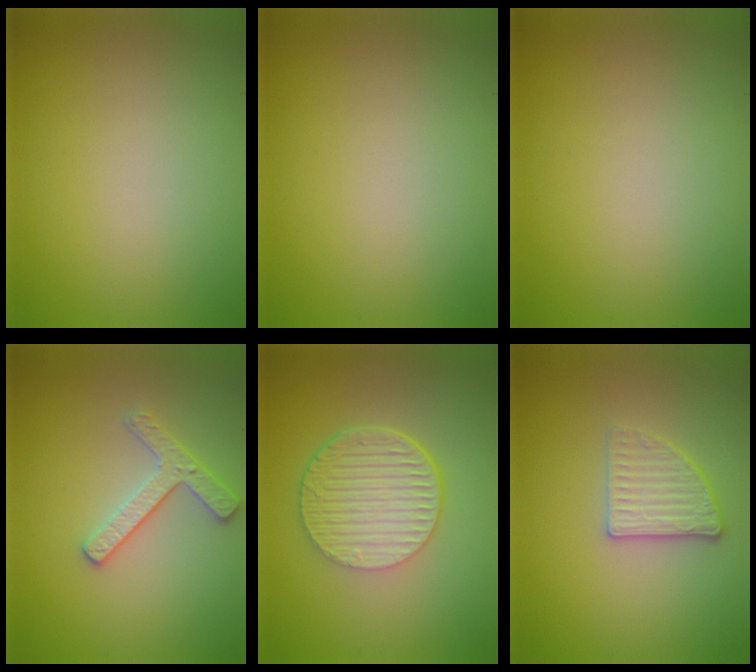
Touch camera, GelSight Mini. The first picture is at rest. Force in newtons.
{"total": 0.0}
{"total": 0.0}
{"total": 2.5, "press": 2.4, "slide": 0.3}
{"total": 6.4, "press": 4.4, "slide": 4.7}
{"total": 2.6, "press": 2.4, "slide": 1.2}